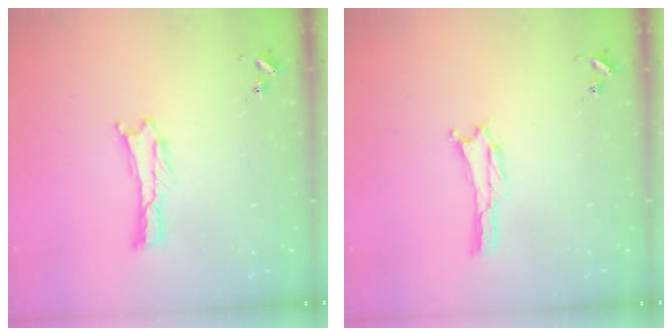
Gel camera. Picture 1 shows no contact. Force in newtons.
{"total": 0.0}